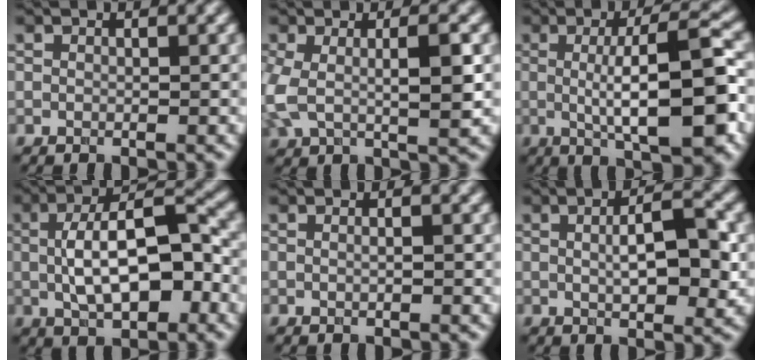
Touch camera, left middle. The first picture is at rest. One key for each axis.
{"total": 5.3, "fx": 0.0, "fy": 2.0, "fz": 4.9, "tx": -0.108, "ty": -0.002, "tz": 0.001}
{"total": 9.2, "fx": -0.4, "fy": 2.1, "fz": 8.9, "tx": -0.121, "ty": 0.000, "tz": -0.004}
{"total": 8.6, "fx": -0.3, "fy": 3.5, "fz": 7.8, "tx": -0.131, "ty": 0.006, "tz": -0.004}
{"total": 0.8, "fx": 0.1, "fy": 0.3, "fz": 0.7, "tx": -0.008, "ty": -0.005, "tz": -0.002}
{"total": 5.4, "fx": 0.3, "fy": 1.7, "fz": 5.1, "tx": -0.084, "ty": 0.004, "tz": 0.005}